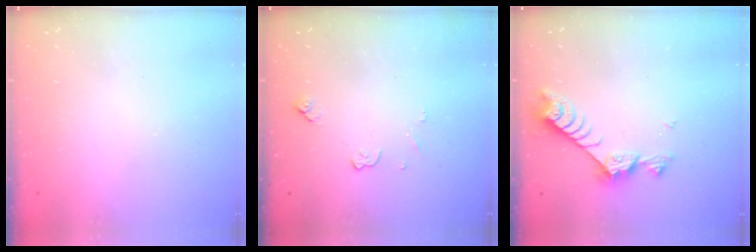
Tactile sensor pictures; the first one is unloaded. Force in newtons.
{"total": 4.8, "press": 4.7, "slide": 0.7}
{"total": 8.5, "press": 8.4, "slide": 1.4}